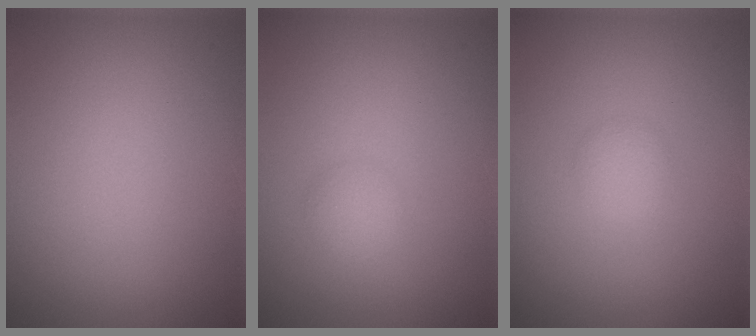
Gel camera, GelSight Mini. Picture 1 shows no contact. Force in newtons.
{"total": 1.4, "press": 1.4, "slide": 0.1}
{"total": 1.3, "press": 1.3, "slide": 0.1}